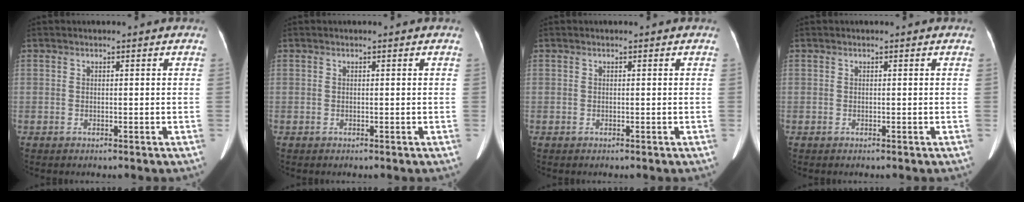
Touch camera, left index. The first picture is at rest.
{"total": 0.0}
{"total": 0.0}
{"total": 0.0}